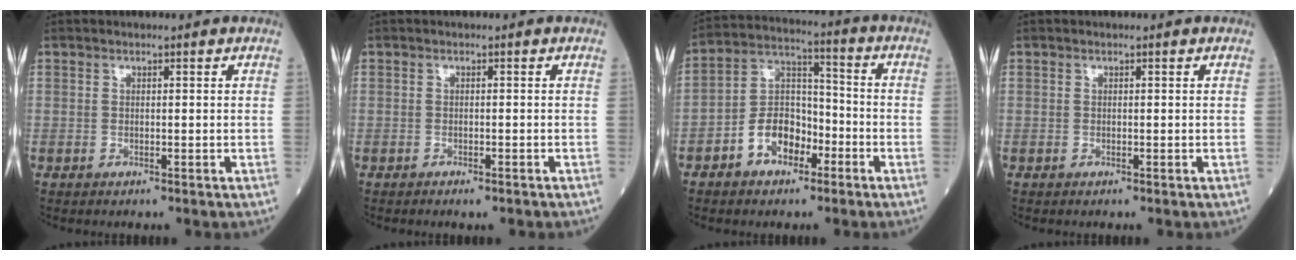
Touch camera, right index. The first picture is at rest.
{"total": 1.4, "force": [-1.2, 0.2, 0.8], "torque": [-0.013, -0.002, -0.013]}
{"total": 8.8, "force": [-4.2, 5.6, 5.4], "torque": [-0.110, 0.028, -0.075]}
{"total": 0.0}